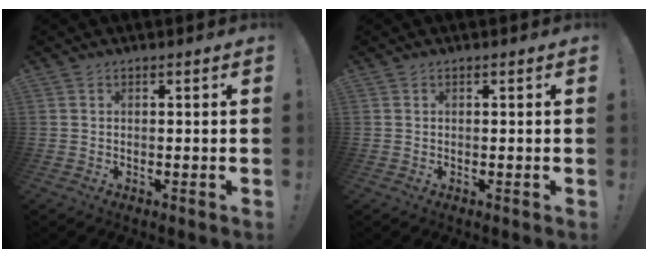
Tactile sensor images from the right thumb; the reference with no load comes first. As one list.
[{"total": 0.0}]